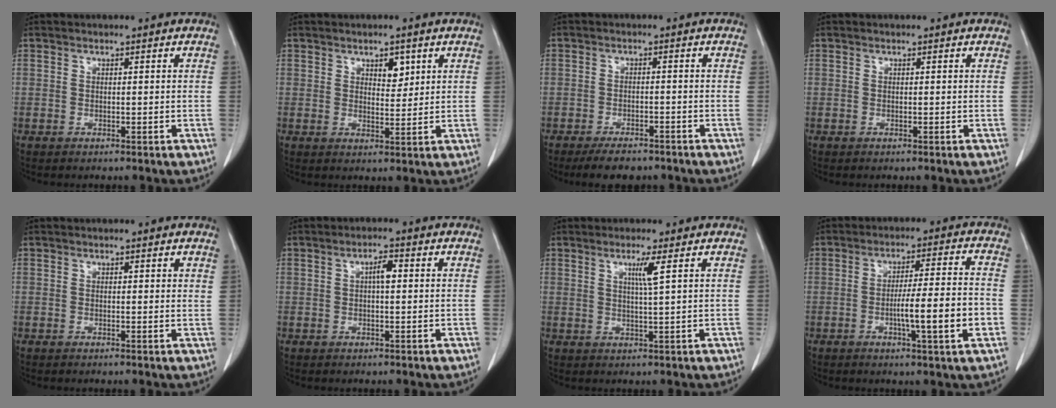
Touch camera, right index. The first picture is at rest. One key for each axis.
{"total": 3.1, "fx": 1.6, "fy": 1.6, "fz": 2.2, "tx": -0.031, "ty": -0.003, "tz": 0.027}
{"total": 4.8, "fx": -3.9, "fy": 2.1, "fz": 1.8, "tx": -0.026, "ty": 0.000, "tz": -0.061}
{"total": 0.0}
{"total": 0.6, "fx": 0.5, "fy": 0.3, "fz": 0.3, "tx": -0.001, "ty": -0.001, "tz": 0.002}
{"total": 2.5, "fx": 0.4, "fy": 0.6, "fz": 2.4, "tx": -0.041, "ty": 0.005, "tz": 0.006}
{"total": 3.0, "fx": 1.2, "fy": -0.7, "fz": 2.7, "tx": -0.051, "ty": -0.005, "tz": 0.023}
{"total": 9.6, "fx": -2.6, "fy": 0.0, "fz": 9.2, "tx": -0.145, "ty": 0.000, "tz": -0.041}